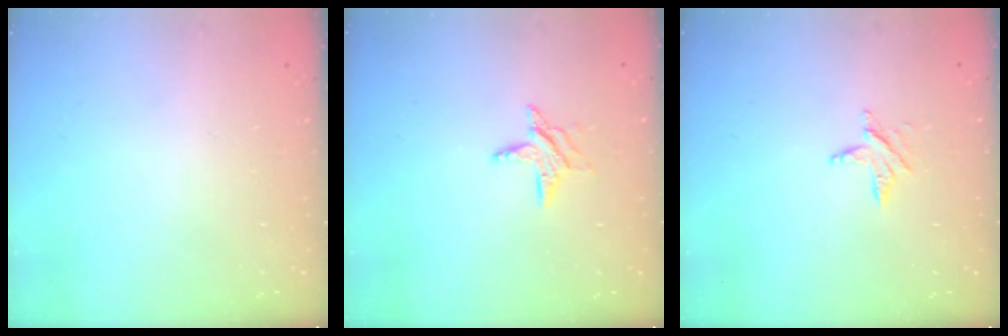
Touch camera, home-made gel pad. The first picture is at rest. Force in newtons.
{"total": 6.2, "press": 6.2, "slide": 0.6}
{"total": 3.6, "press": 3.6, "slide": 0.4}